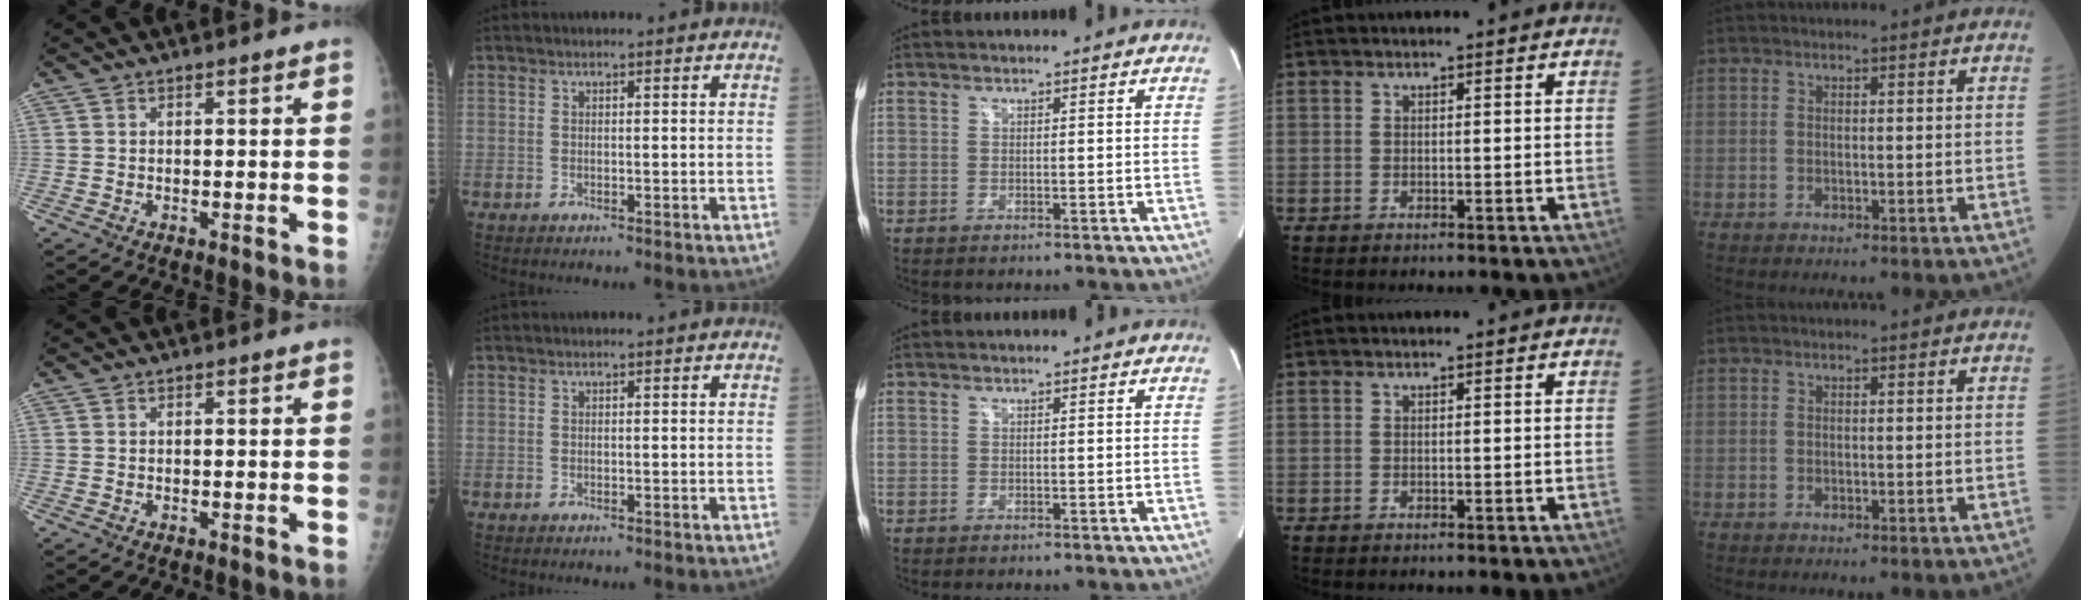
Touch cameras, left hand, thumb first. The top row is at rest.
{}